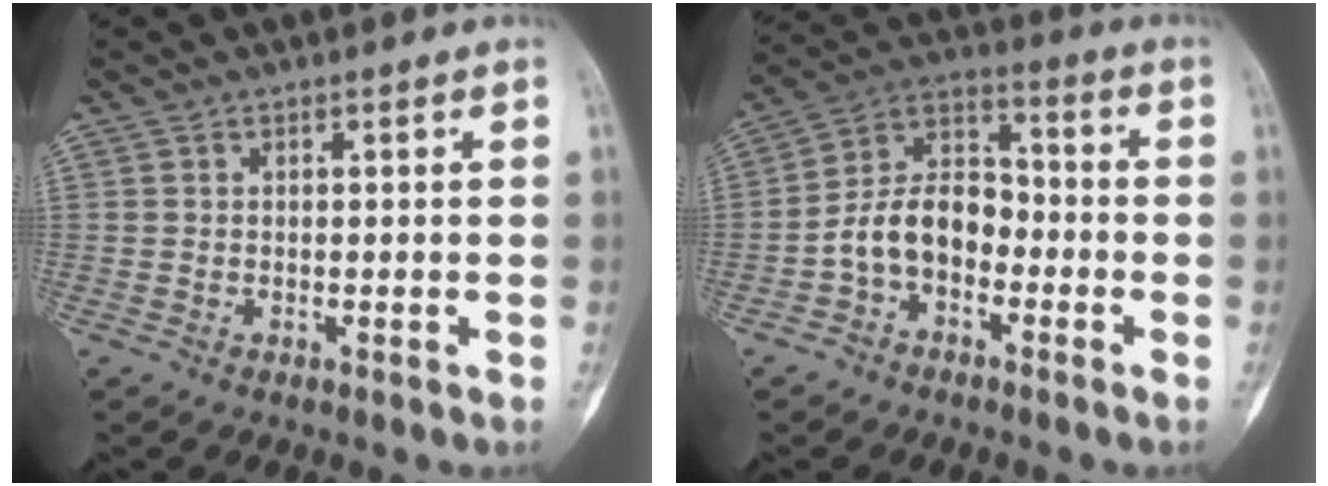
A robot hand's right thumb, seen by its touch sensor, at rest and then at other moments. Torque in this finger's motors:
{"motor_torque": [0.22, 0.15, 0.63, -0.62, 0.02]}